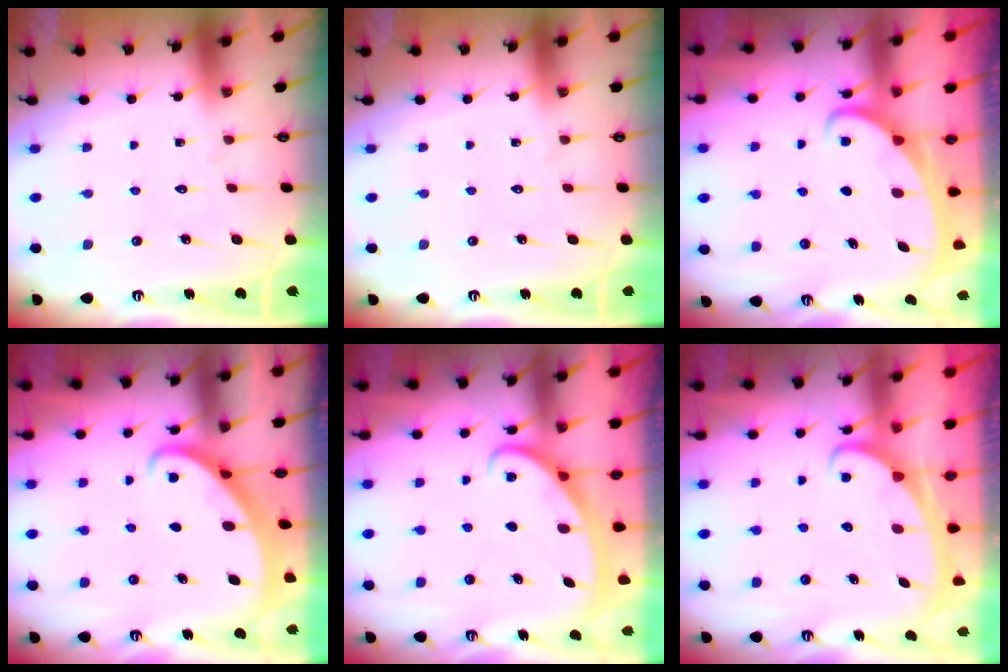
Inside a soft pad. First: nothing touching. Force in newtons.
{"total": 0.0}
{"total": 1.9, "press": 1.9, "slide": 0.3}
{"total": 2.6, "press": 2.6, "slide": 0.2}
{"total": 2.7, "press": 2.7, "slide": 0.3}
{"total": 2.3, "press": 2.2, "slide": 0.3}